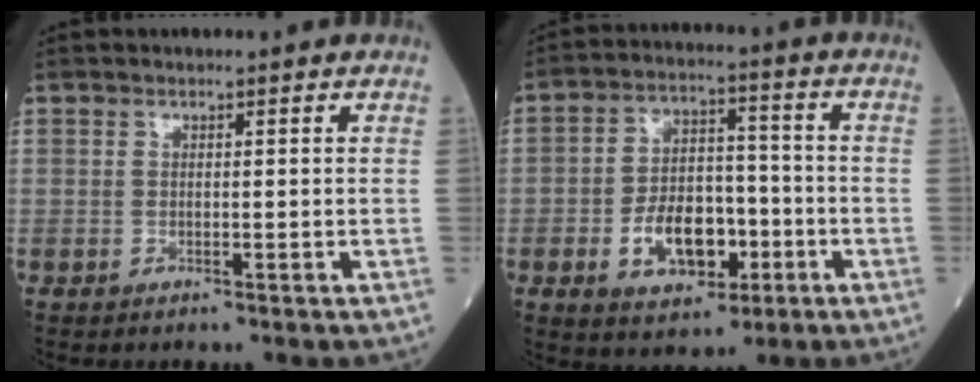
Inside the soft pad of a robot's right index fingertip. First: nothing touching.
{"total": 10.2, "force": [-3.4, 5.9, 7.6], "torque": [-0.143, 0.012, -0.050]}